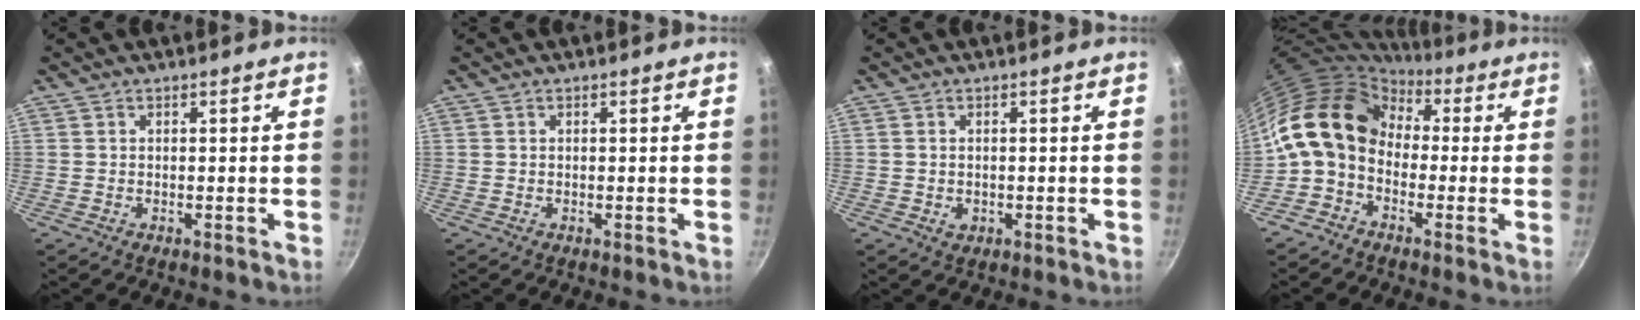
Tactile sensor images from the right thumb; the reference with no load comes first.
{"total": 0.0}
{"total": 1.5, "force": [-0.2, 1.2, 0.9], "torque": [-0.012, 0.000, -0.002]}
{"total": 13.4, "force": [0.7, 10.4, 8.5], "torque": [-0.125, 0.034, -0.015]}